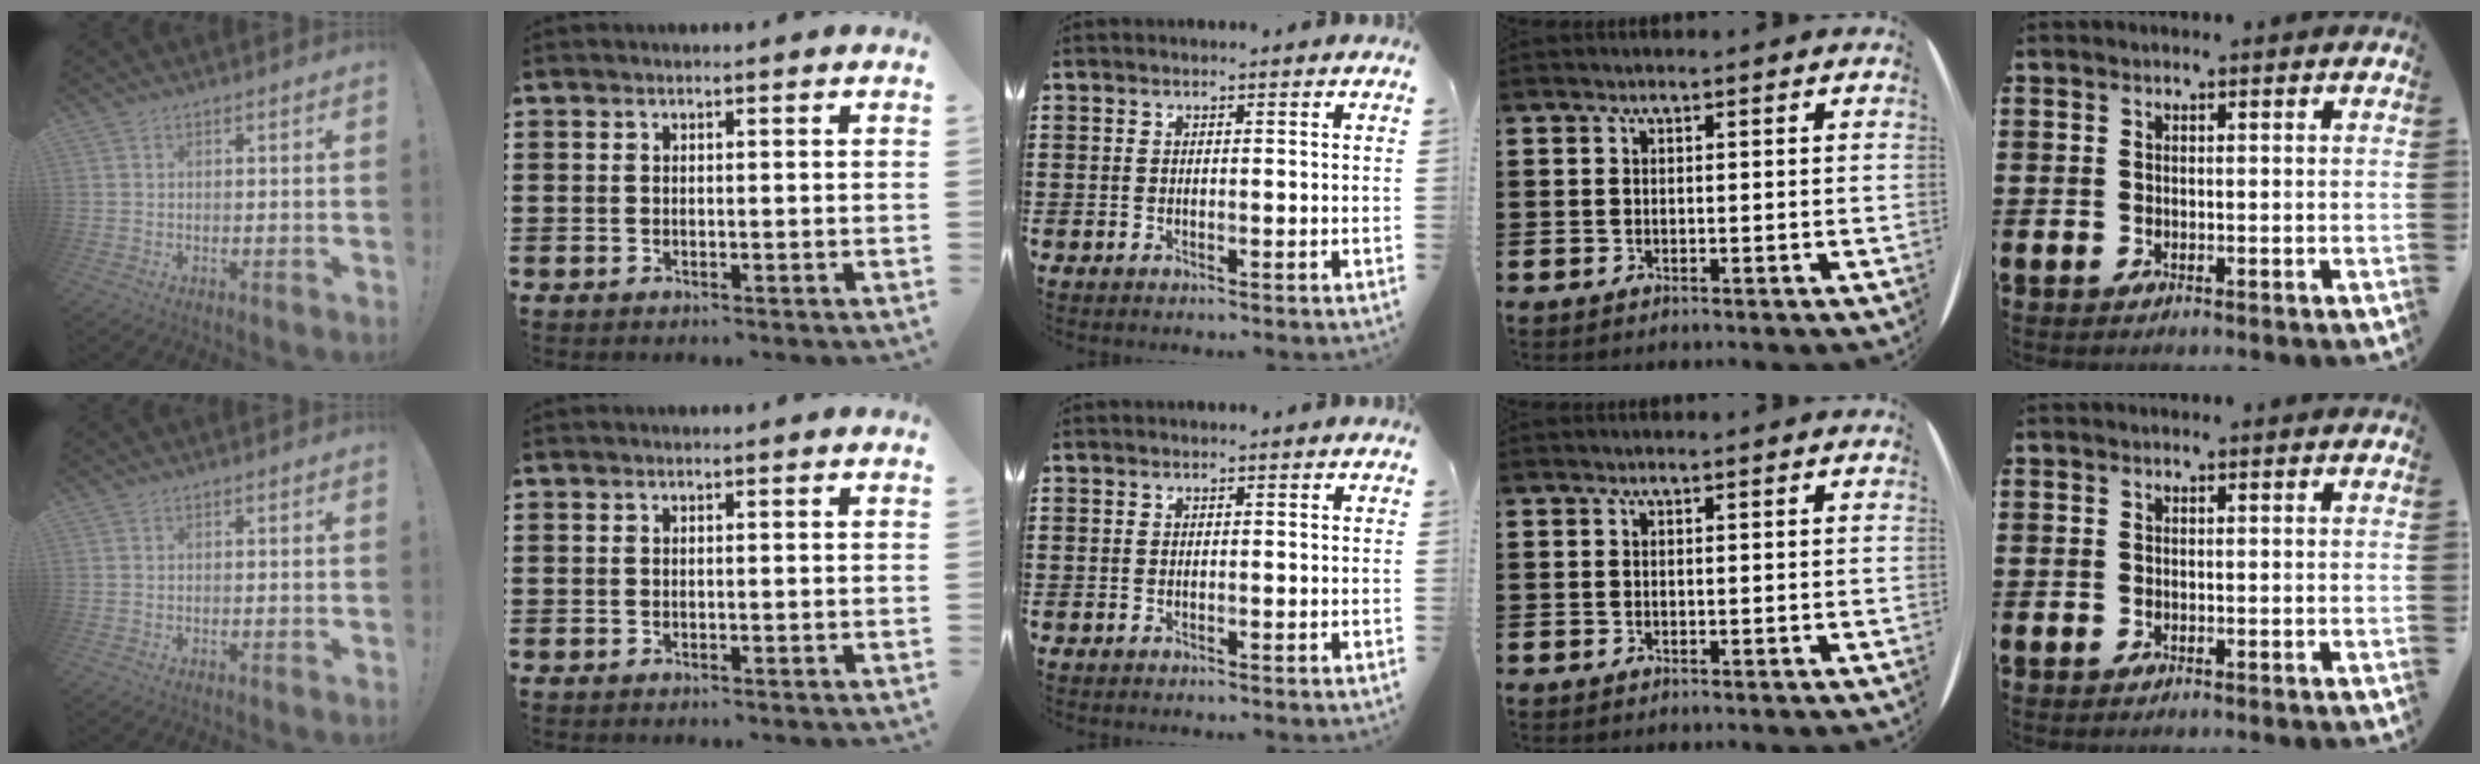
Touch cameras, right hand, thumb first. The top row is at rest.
{}